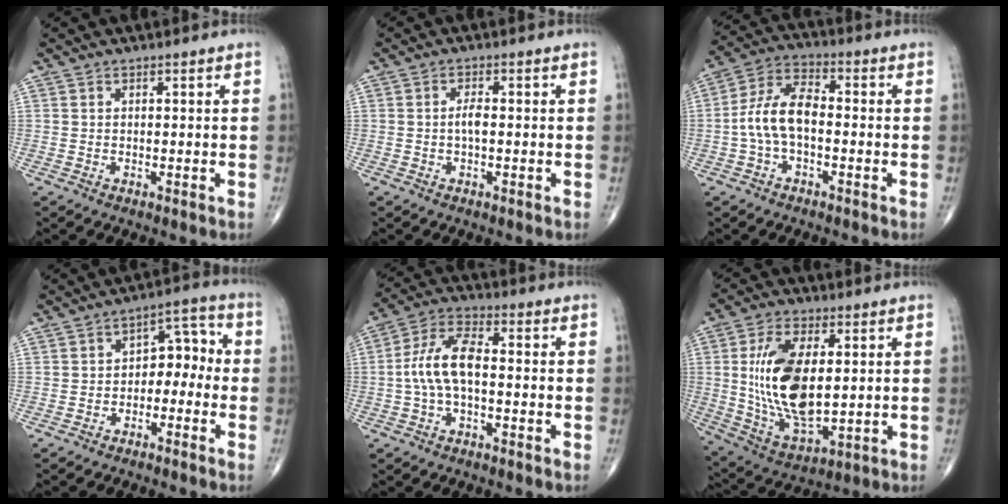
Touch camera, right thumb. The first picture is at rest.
{"total": 2.0, "force": [-0.3, 0.7, 1.9], "torque": [-0.036, 0.003, -0.007]}
{"total": 9.4, "force": [-1.4, 5.0, 7.9], "torque": [-0.156, 0.036, -0.035]}
{"total": 7.3, "force": [-2.0, 4.9, 5.1], "torque": [-0.041, 0.046, -0.042]}
{"total": 9.1, "force": [-0.8, 4.1, 8.1], "torque": [-0.170, 0.034, -0.022]}
{"total": 17.3, "force": [2.0, 8.6, 14.9], "torque": [-0.281, -0.019, 0.047]}